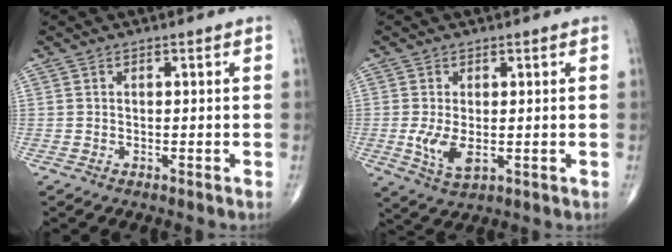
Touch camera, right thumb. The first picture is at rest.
{"total": 5.6, "force": [-0.5, 2.8, 4.8], "torque": [-0.099, -0.015, -0.002]}